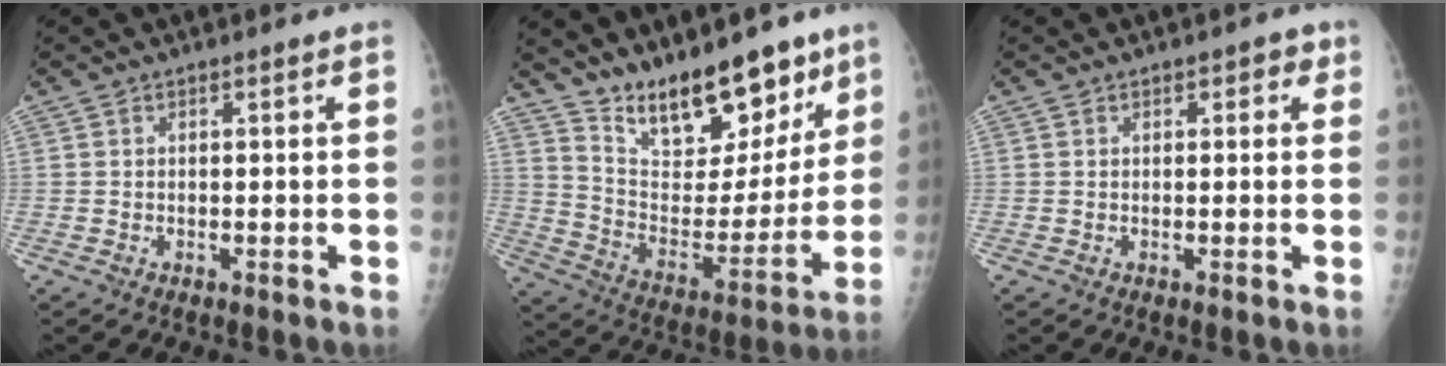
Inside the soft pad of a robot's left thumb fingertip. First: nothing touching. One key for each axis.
{"total": 19.2, "fx": 14.7, "fy": 7.7, "fz": 9.7, "tx": -0.095, "ty": -0.093, "tz": 0.250}
{"total": 1.8, "fx": 0.9, "fy": 1.2, "fz": 1.1, "tx": 0.008, "ty": 0.001, "tz": 0.006}